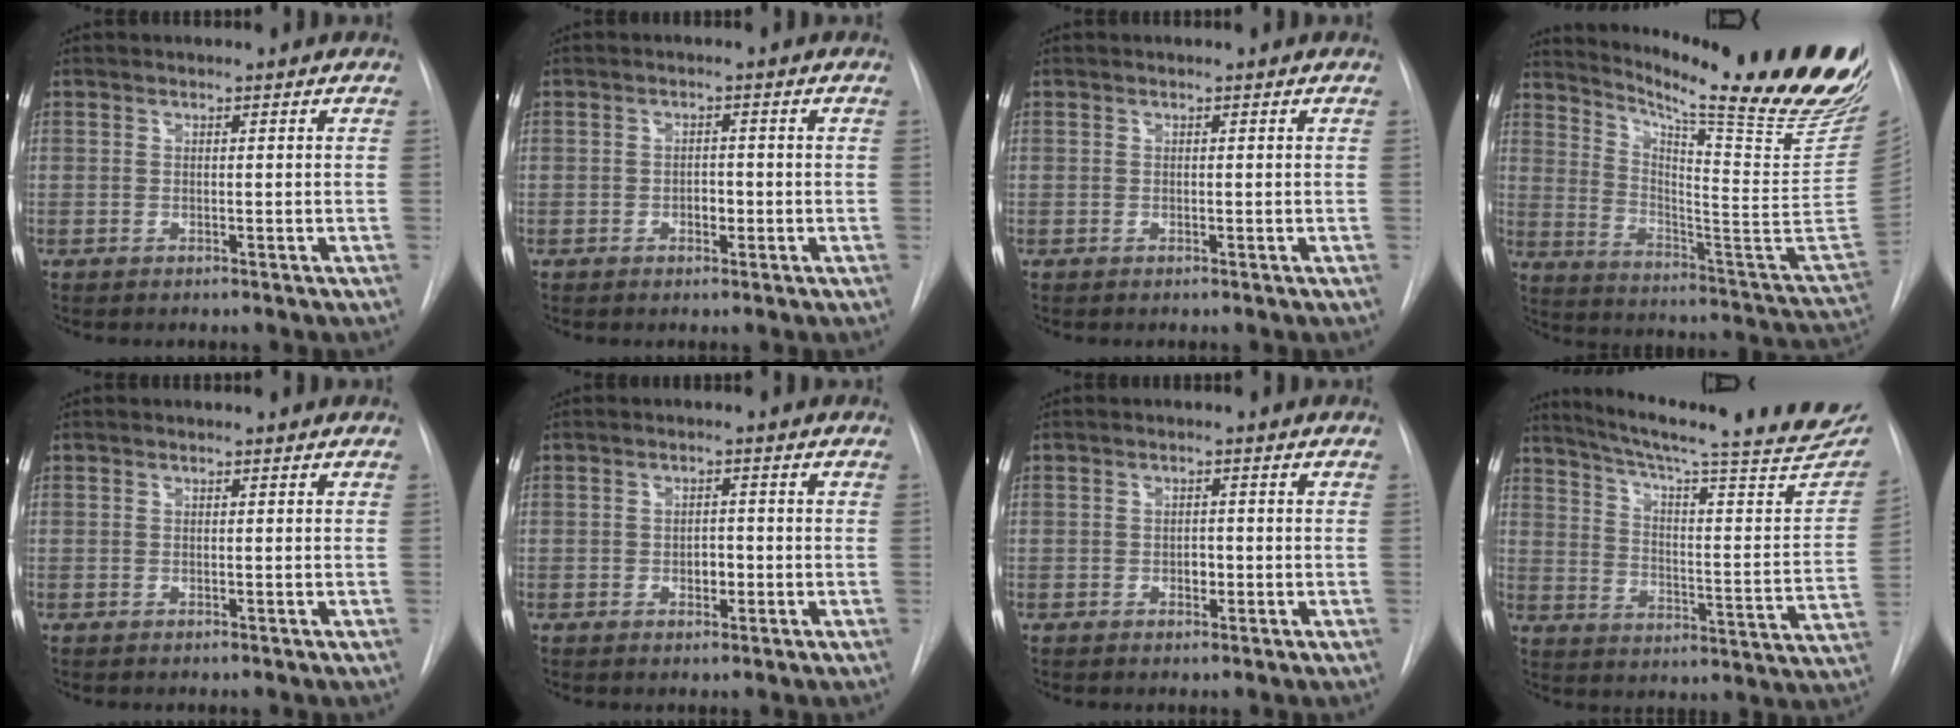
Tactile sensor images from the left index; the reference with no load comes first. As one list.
[{"total": 1.6, "force": [-0.5, 1.0, 1.1], "torque": [-0.016, 0.003, -0.007]}, {"total": 0.6, "force": [0.5, 0.0, 0.1], "torque": [-0.003, 0.004, 0.002]}, {"total": 29.5, "force": [23.8, 0.2, 17.4], "torque": [-0.249, -0.109, 0.324]}, {"total": 0.0}, {"total": 2.0, "force": [-0.5, 1.2, 1.4], "torque": [-0.019, 0.003, -0.005]}, {"total": 1.4, "force": [-0.4, 0.9, 1.0], "torque": [-0.015, 0.002, -0.005]}, {"total": 27.8, "force": [24.2, 2.5, 13.4], "torque": [-0.200, -0.070, 0.306]}]